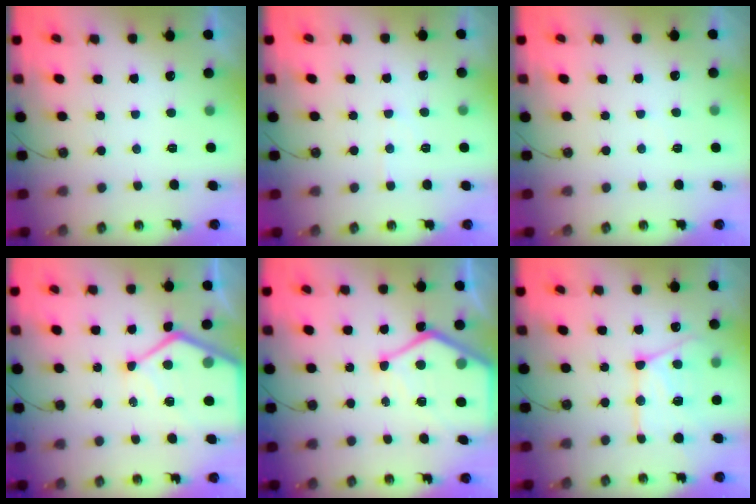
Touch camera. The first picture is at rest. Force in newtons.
{"total": 4.3, "press": 4.2, "slide": 0.6}
{"total": 2.4, "press": 2.4, "slide": 0.4}
{"total": 14.5, "press": 14.4, "slide": 1.3}
{"total": 13.3, "press": 13.3, "slide": 0.7}
{"total": 15.4, "press": 15.4, "slide": 1.0}